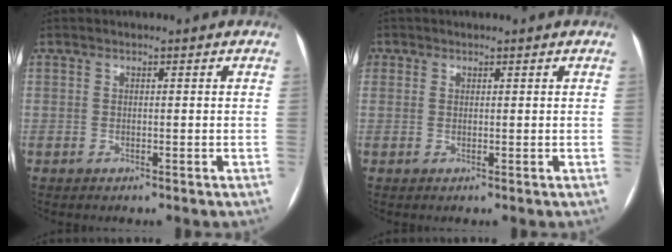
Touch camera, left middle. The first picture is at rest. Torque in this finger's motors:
{"motor_torque": [1.32, -0.83, 1.05, 0.21]}